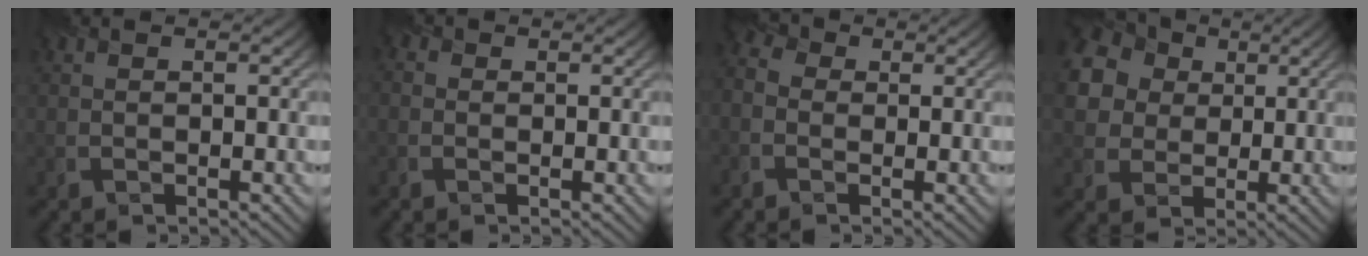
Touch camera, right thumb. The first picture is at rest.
{"total": 1.3, "force": [0.0, 1.2, 0.5], "torque": [-0.013, 0.000, -0.006]}
{"total": 3.6, "force": [-1.0, 2.9, 1.9], "torque": [-0.055, 0.003, -0.031]}
{"total": 13.3, "force": [4.8, 10.6, 6.5], "torque": [-0.191, 0.031, 0.093]}